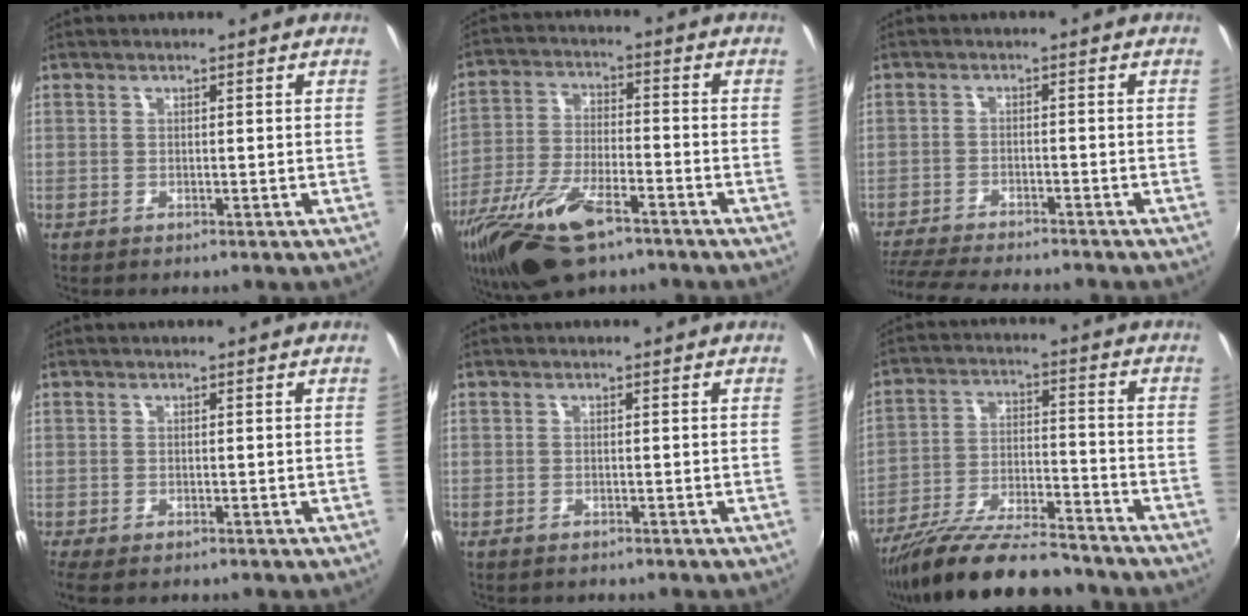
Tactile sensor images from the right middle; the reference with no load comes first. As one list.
[{"total": 17.1, "force": [-11.2, 6.1, 11.4], "torque": [-0.241, -0.036, -0.210]}, {"total": 12.5, "force": [-11.2, 1.9, 5.2], "torque": [-0.124, -0.023, -0.183]}, {"total": 2.6, "force": [-1.7, 1.0, 1.6], "torque": [-0.032, -0.013, -0.027]}, {"total": 0.7, "force": [-0.6, 0.3, 0.1], "torque": [-0.004, -0.001, -0.009]}, {"total": 18.3, "force": [-15.6, 4.1, 8.7], "torque": [-0.171, -0.030, -0.252]}]